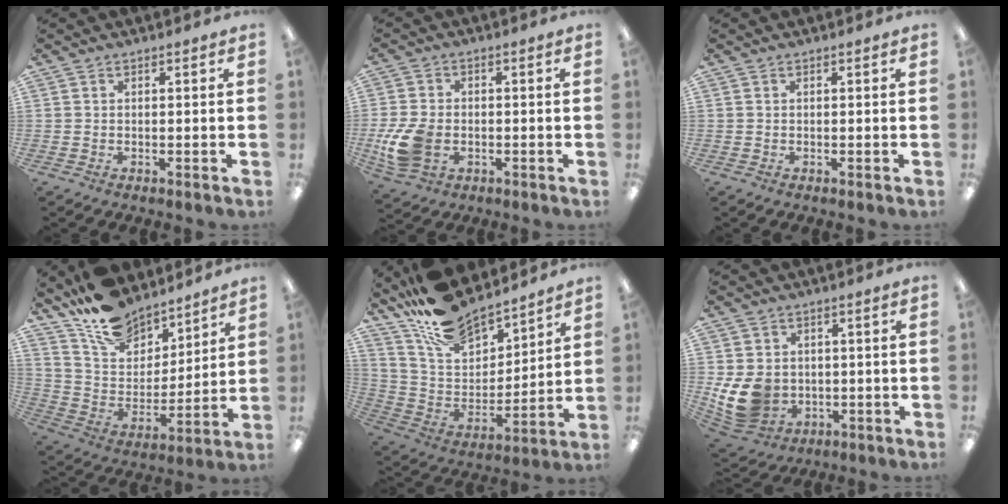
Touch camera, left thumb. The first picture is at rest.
{"total": 10.0, "force": [-2.4, 7.2, 6.6], "torque": [-0.141, 0.003, -0.040]}
{"total": 0.0}
{"total": 15.4, "force": [12.9, 7.3, 3.9], "torque": [-0.099, -0.091, 0.245]}
{"total": 16.8, "force": [14.9, 5.9, 4.9], "torque": [-0.123, -0.108, 0.275]}
{"total": 10.8, "force": [-0.9, 9.1, 5.7], "torque": [-0.144, -0.002, -0.010]}